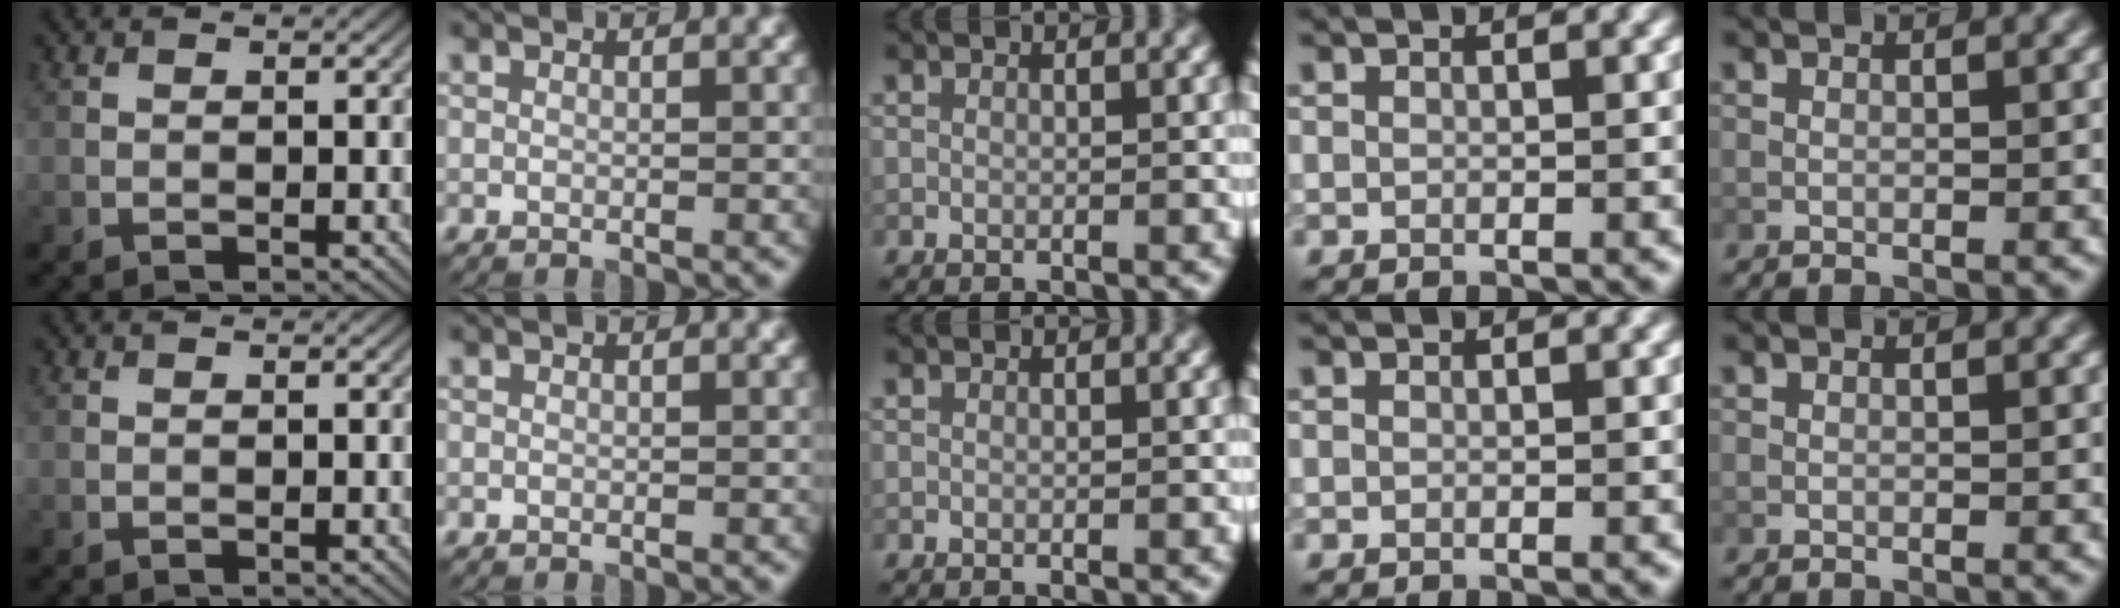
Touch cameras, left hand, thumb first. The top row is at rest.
{}